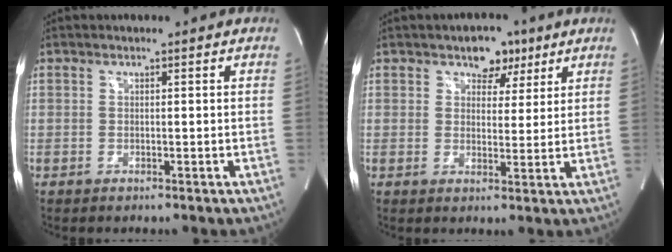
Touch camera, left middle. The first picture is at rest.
{"total": 4.9, "force": [3.1, 3.2, 2.1], "torque": [-0.019, 0.007, 0.045]}